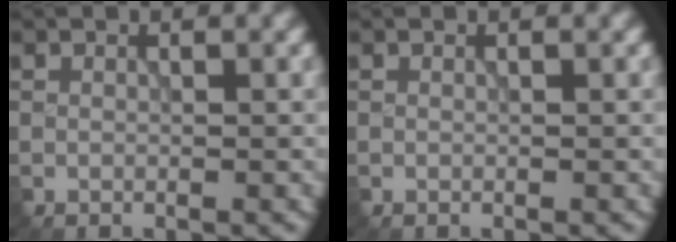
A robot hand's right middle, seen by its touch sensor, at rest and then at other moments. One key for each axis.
{"total": 0.0}